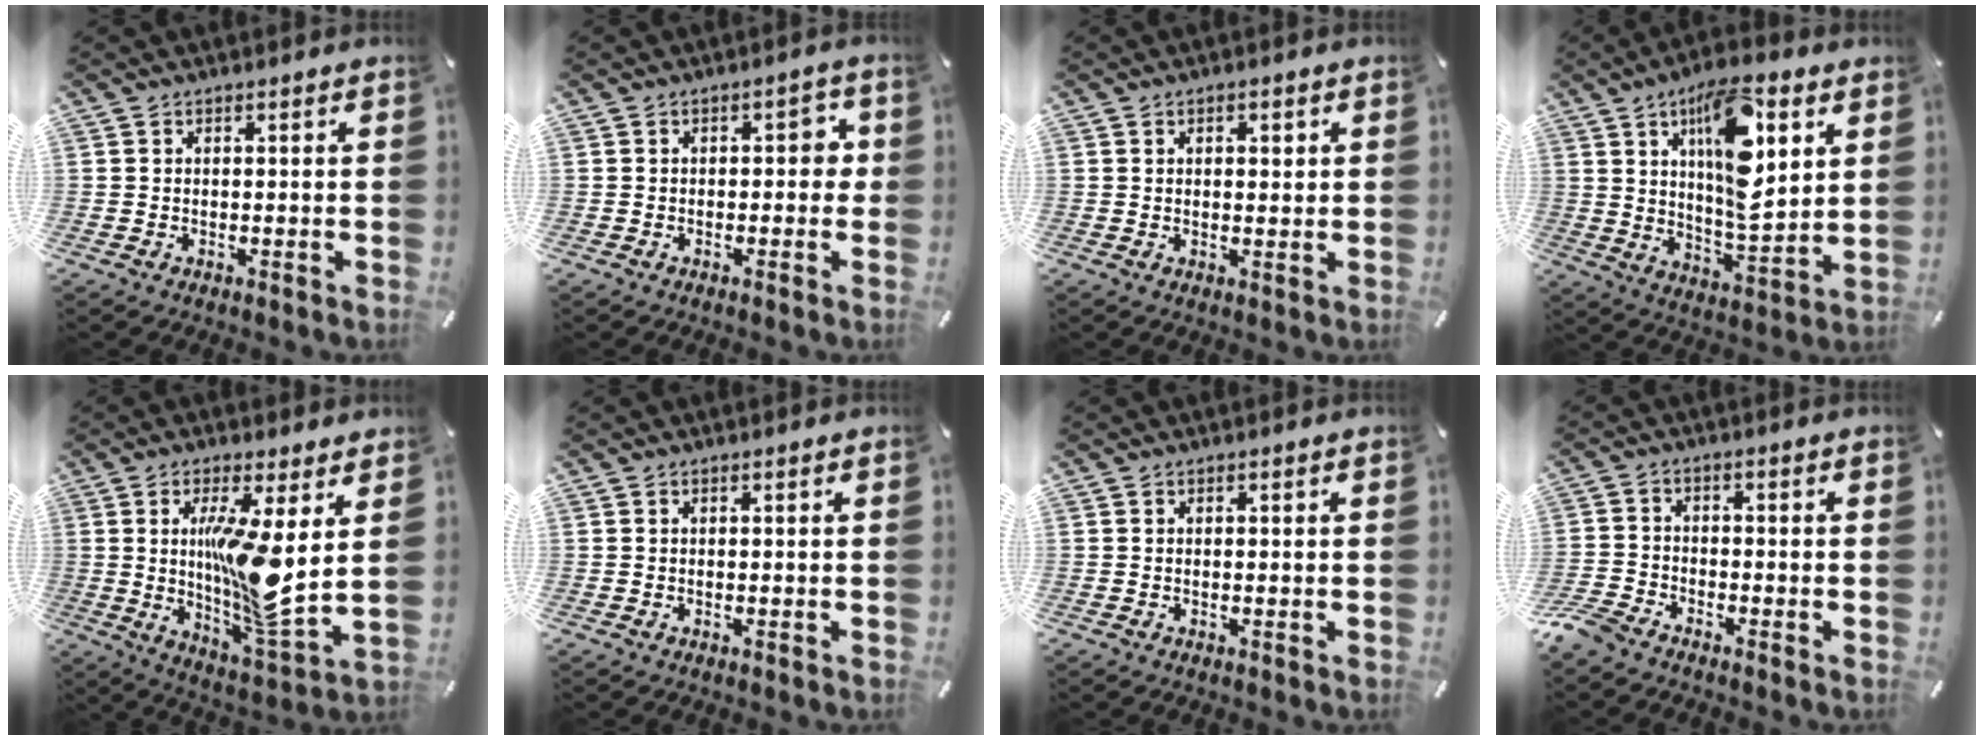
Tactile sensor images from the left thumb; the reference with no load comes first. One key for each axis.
{"total": 3.1, "fx": -0.5, "fy": 1.9, "fz": 2.4, "tx": -0.032, "ty": 0.007, "tz": -0.017}
{"total": 1.8, "fx": 0.6, "fy": 1.2, "fz": 1.3, "tx": -0.019, "ty": 0.005, "tz": 0.005}
{"total": 17.8, "fx": 7.2, "fy": 7.7, "fz": 14.4, "tx": -0.231, "ty": -0.024, "tz": 0.113}
{"total": 15.7, "fx": 2.4, "fy": 3.5, "fz": 15.1, "tx": -0.261, "ty": -0.037, "tz": 0.032}
{"total": 0.0}
{"total": 0.0}
{"total": 4.8, "fx": -4.1, "fy": 1.8, "fz": 1.8, "tx": -0.060, "ty": 0.008, "tz": -0.086}